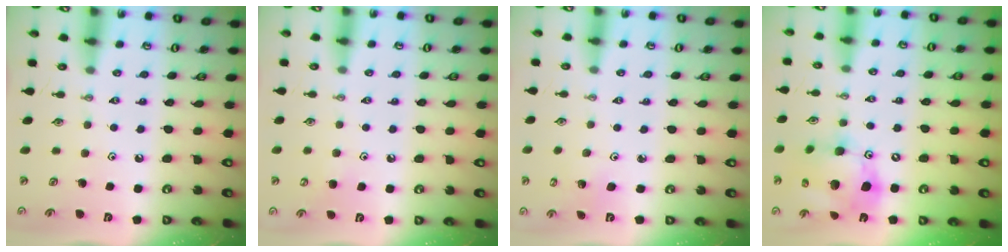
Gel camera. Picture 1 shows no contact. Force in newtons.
{"total": 4.3, "press": 4.3, "slide": 0.3}
{"total": 1.8, "press": 1.8, "slide": 0.1}
{"total": 16.9, "press": 16.7, "slide": 2.8}